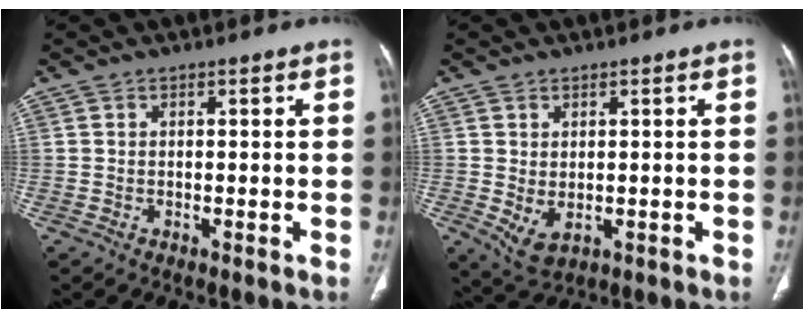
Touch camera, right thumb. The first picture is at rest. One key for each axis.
{"total": 4.6, "fx": -0.6, "fy": 2.9, "fz": 3.6, "tx": -0.065, "ty": -0.007, "tz": 0.007}